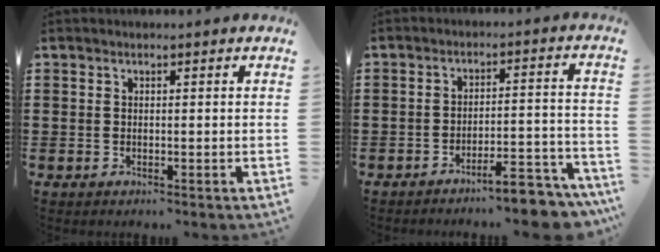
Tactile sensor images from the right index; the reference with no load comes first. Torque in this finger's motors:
{"motor_torque": [1.01, 0.98, 0.42, 0.08]}